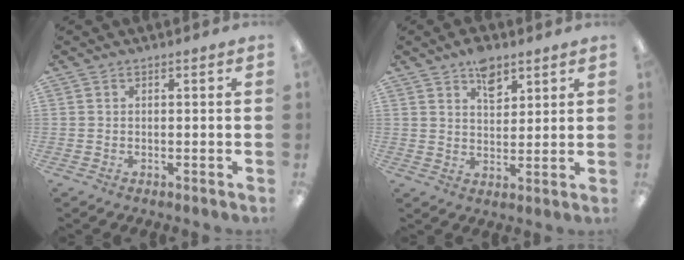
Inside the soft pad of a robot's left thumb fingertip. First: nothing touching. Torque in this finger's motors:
{"motor_torque": [1.06, 0.50, 0.67, -0.31, 0.02]}